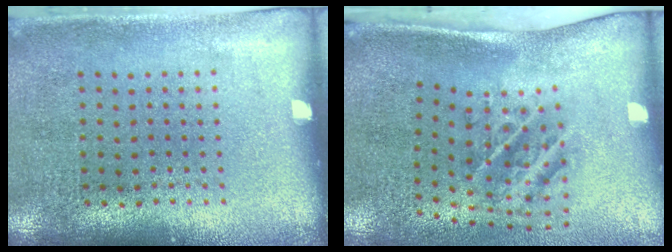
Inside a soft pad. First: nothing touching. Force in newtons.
{"total": 2.2, "press": 1.3, "slide": 1.9}